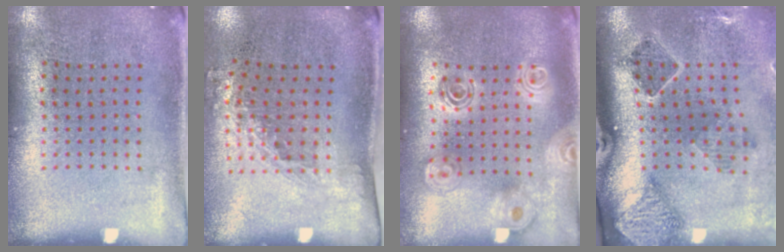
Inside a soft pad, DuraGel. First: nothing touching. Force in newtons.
{"total": 1.5, "press": 1.2, "slide": 1.0}
{"total": 1.9, "press": 1.6, "slide": 1.0}
{"total": 1.9, "press": 1.6, "slide": 1.0}